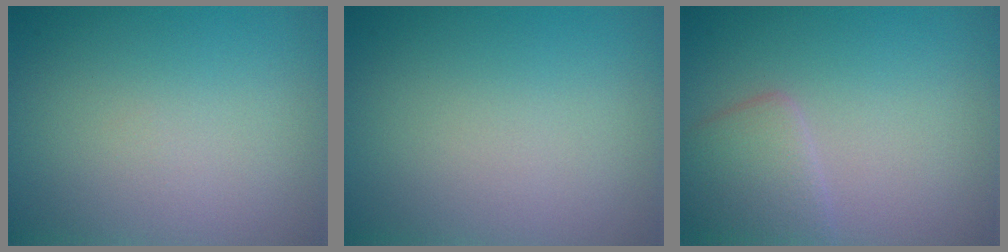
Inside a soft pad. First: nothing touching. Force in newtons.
{"total": 0.0}
{"total": 2.9, "press": 2.9, "slide": 0.1}